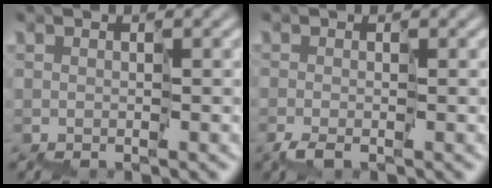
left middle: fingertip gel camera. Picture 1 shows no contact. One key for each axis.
{"total": 0.7, "fx": -0.5, "fy": -0.2, "fz": 0.4, "tx": -0.007, "ty": 0.000, "tz": -0.011}